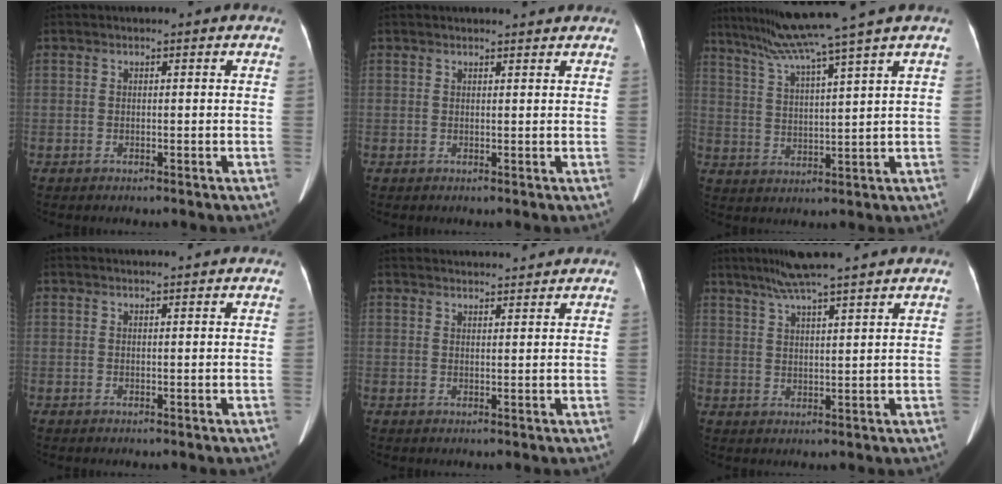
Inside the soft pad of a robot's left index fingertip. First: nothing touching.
{"total": 3.9, "force": [3.8, 0.4, 0.9], "torque": [-0.013, 0.013, 0.041]}
{"total": 12.6, "force": [9.9, -2.8, 7.3], "torque": [-0.126, 0.007, 0.162]}
{"total": 4.4, "force": [4.2, -0.1, 1.4], "torque": [-0.018, 0.023, 0.047]}
{"total": 10.3, "force": [10.0, 1.0, 2.4], "torque": [-0.028, 0.028, 0.128]}
{"total": 10.6, "force": [8.8, -0.4, 6.0], "torque": [-0.101, 0.032, 0.133]}